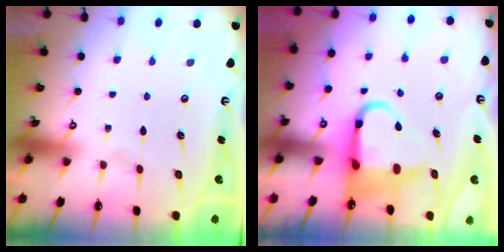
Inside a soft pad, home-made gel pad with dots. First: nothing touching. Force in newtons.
{"total": 9.3, "press": 9.2, "slide": 1.5}